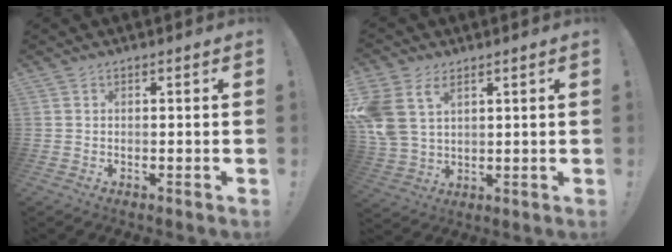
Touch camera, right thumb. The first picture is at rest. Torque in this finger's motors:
{"motor_torque": [0.72, 0.73, 1.41, 0.09, 0.46]}